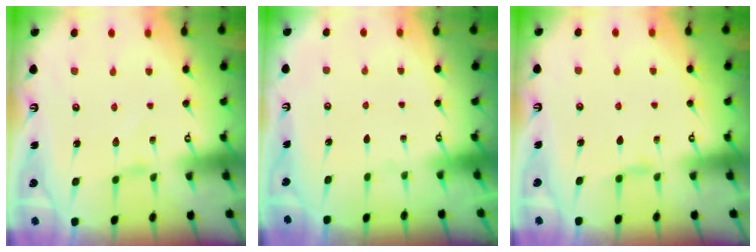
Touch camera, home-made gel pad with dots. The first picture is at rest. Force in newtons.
{"total": 0.0}
{"total": 2.4, "press": 2.3, "slide": 0.4}